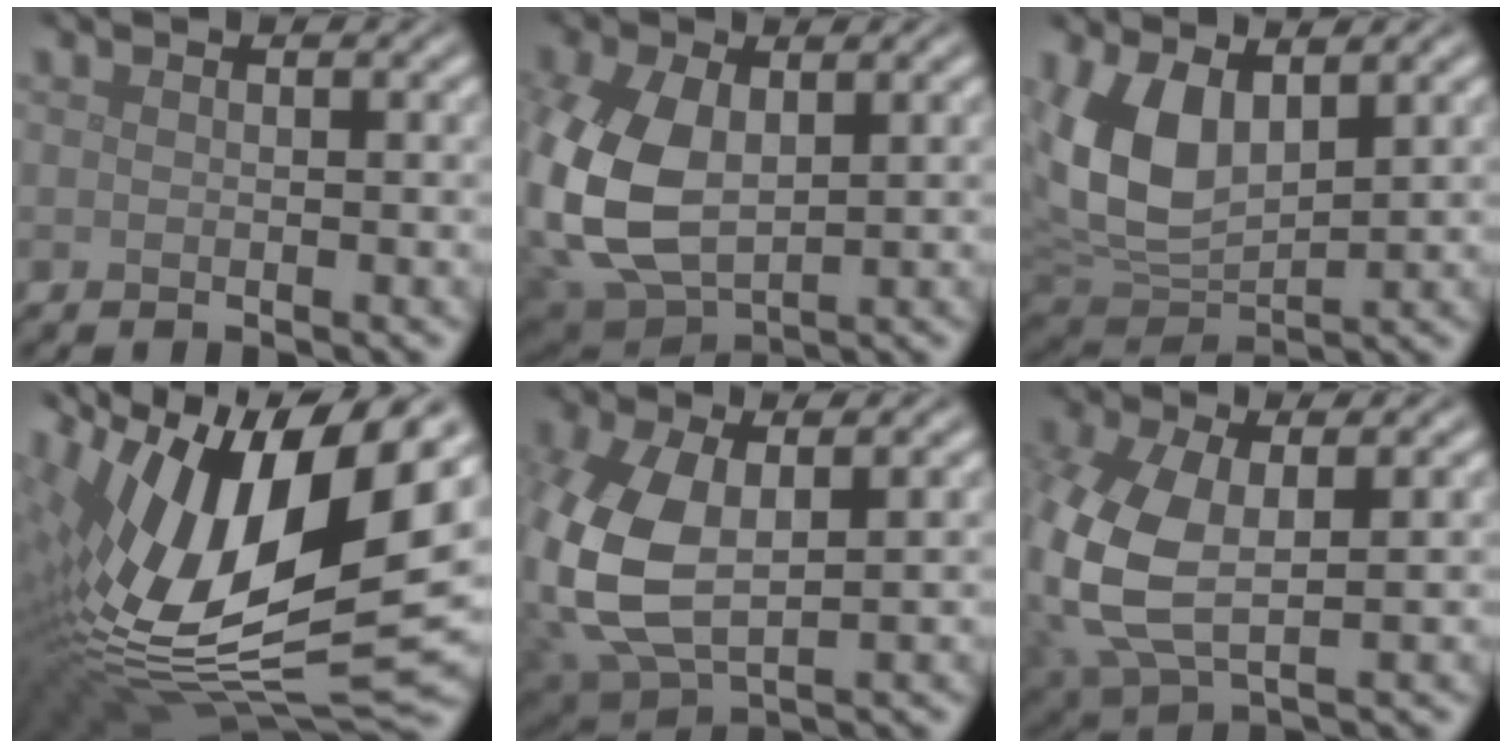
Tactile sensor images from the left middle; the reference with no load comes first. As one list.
[{"total": 10.6, "force": [0.3, 6.9, 8.0], "torque": [-0.225, -0.010, 0.018]}, {"total": 7.7, "force": [2.3, 4.5, 5.8], "torque": [-0.135, -0.010, 0.041]}, {"total": 18.4, "force": [3.7, 8.6, 15.8], "torque": [-0.301, 0.007, 0.056]}, {"total": 9.8, "force": [0.3, 5.7, 7.9], "torque": [-0.213, -0.010, 0.014]}, {"total": 8.1, "force": [0.4, 4.6, 6.7], "torque": [-0.171, -0.004, 0.011]}]